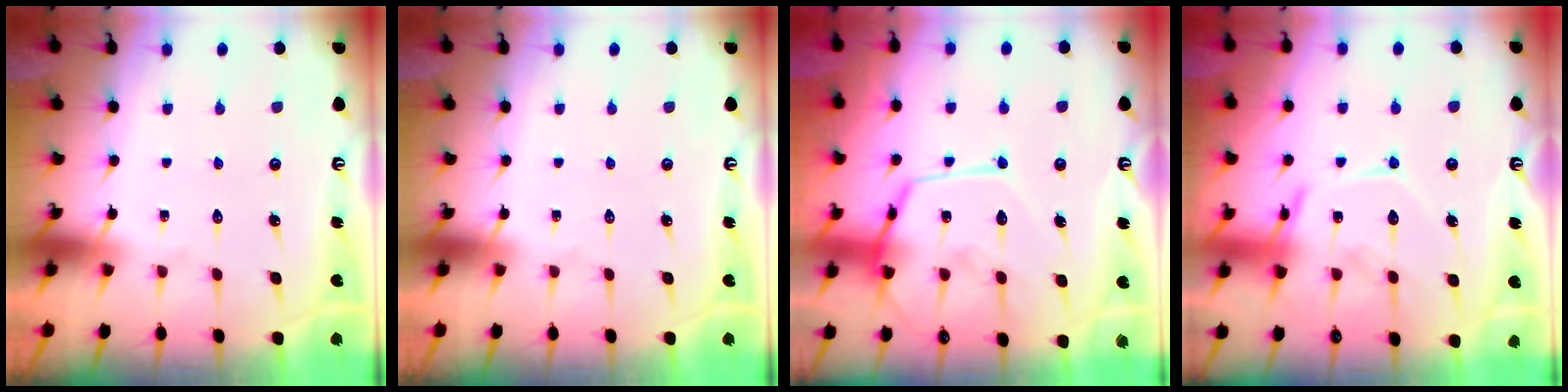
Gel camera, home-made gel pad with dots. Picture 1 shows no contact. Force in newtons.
{"total": 0.0}
{"total": 15.7, "press": 15.6, "slide": 1.3}
{"total": 14.8, "press": 14.8, "slide": 1.3}